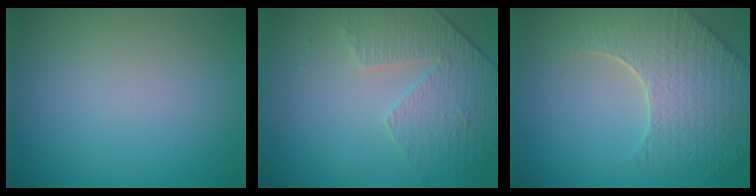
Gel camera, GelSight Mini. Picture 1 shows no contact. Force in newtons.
{"total": 4.7, "press": 3.4, "slide": 3.2}
{"total": 7.2, "press": 5.6, "slide": 4.6}